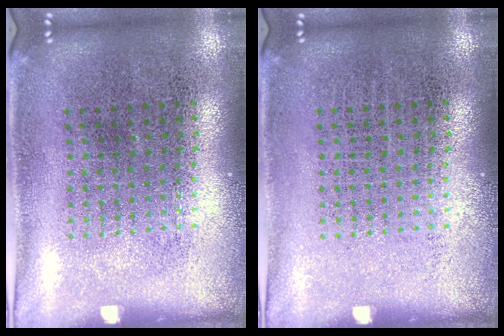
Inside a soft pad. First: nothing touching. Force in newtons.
{"total": 0.0}